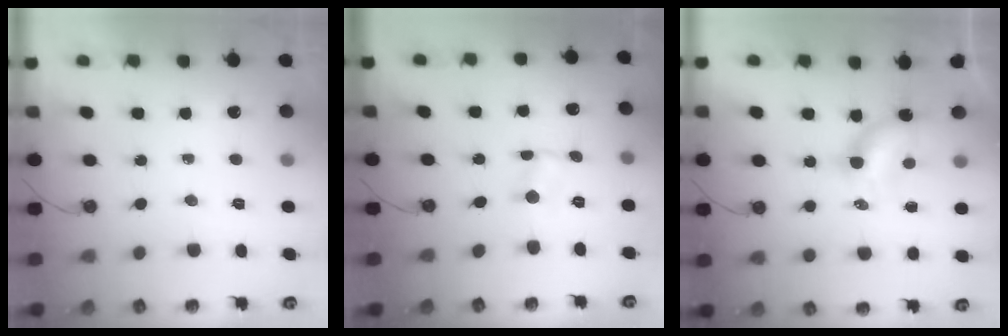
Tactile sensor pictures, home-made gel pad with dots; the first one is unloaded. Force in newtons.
{"total": 1.0, "press": 1.0, "slide": 0.1}
{"total": 5.2, "press": 5.2, "slide": 0.3}